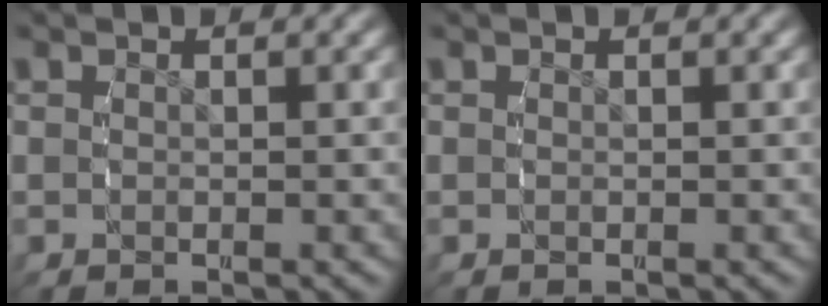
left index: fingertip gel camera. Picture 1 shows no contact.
{"total": 0.0}